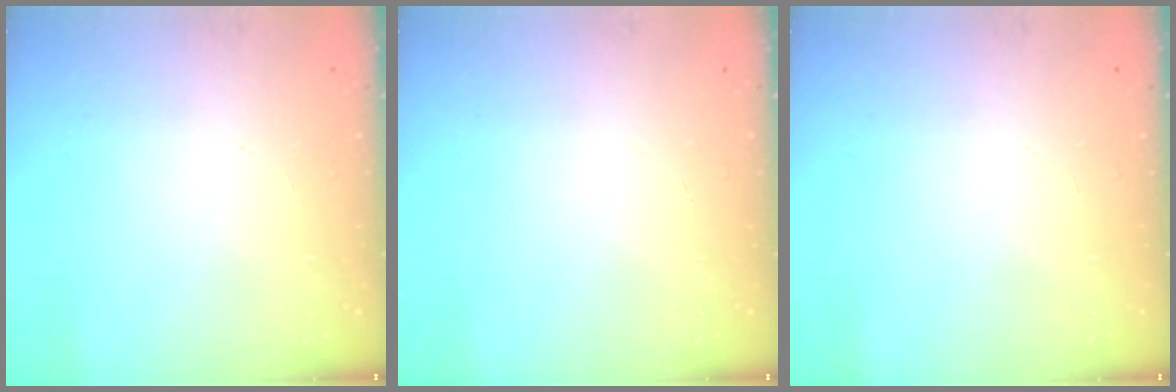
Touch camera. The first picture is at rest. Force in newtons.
{"total": 0.0}
{"total": 0.0}